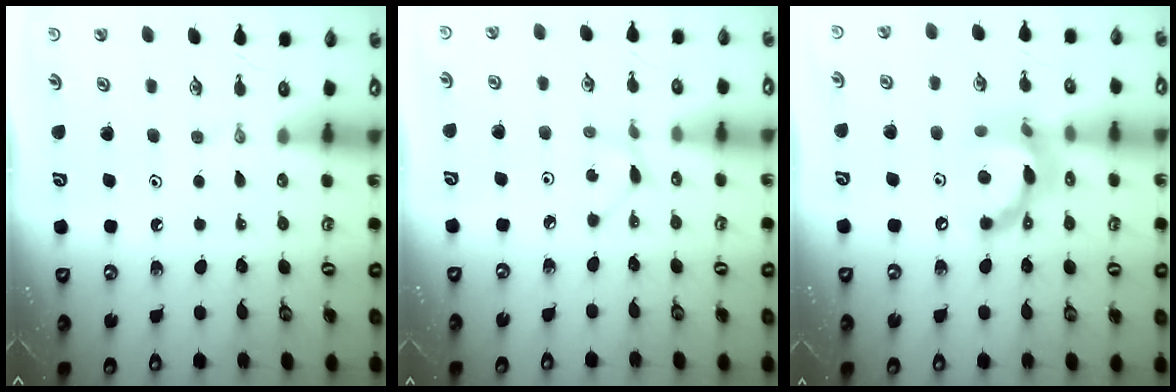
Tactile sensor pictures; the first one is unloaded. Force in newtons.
{"total": 1.9, "press": 1.9, "slide": 0.1}
{"total": 14.3, "press": 14.3, "slide": 0.8}